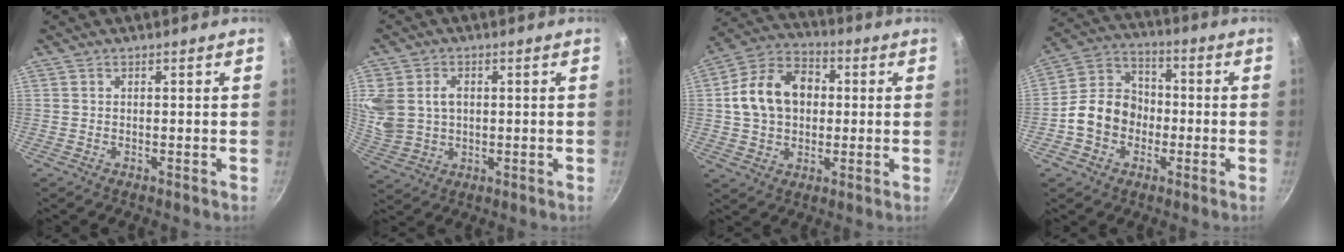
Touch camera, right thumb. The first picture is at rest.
{"total": 11.3, "force": [2.1, 8.9, 6.7], "torque": [-0.143, -0.005, 0.046]}
{"total": 14.3, "force": [1.3, 10.9, 9.3], "torque": [-0.136, 0.026, 0.009]}
{"total": 11.7, "force": [-2.6, 9.7, 6.0], "torque": [-0.071, 0.038, -0.064]}